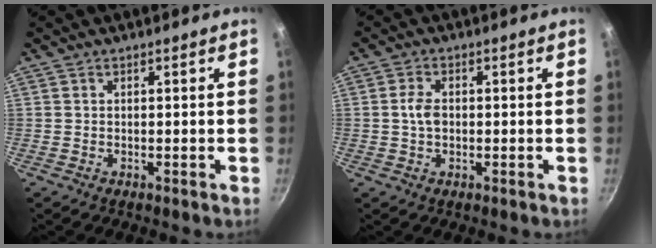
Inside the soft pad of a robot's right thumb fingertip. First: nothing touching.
{"total": 3.5, "force": [0.0, 2.4, 2.6], "torque": [-0.046, 0.008, -0.004]}